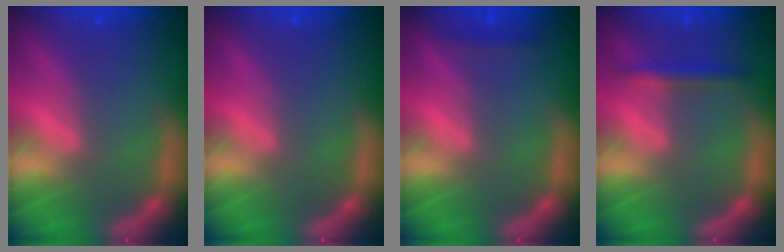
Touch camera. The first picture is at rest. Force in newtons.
{"total": 0.0}
{"total": 0.9}
{"total": 1.9}